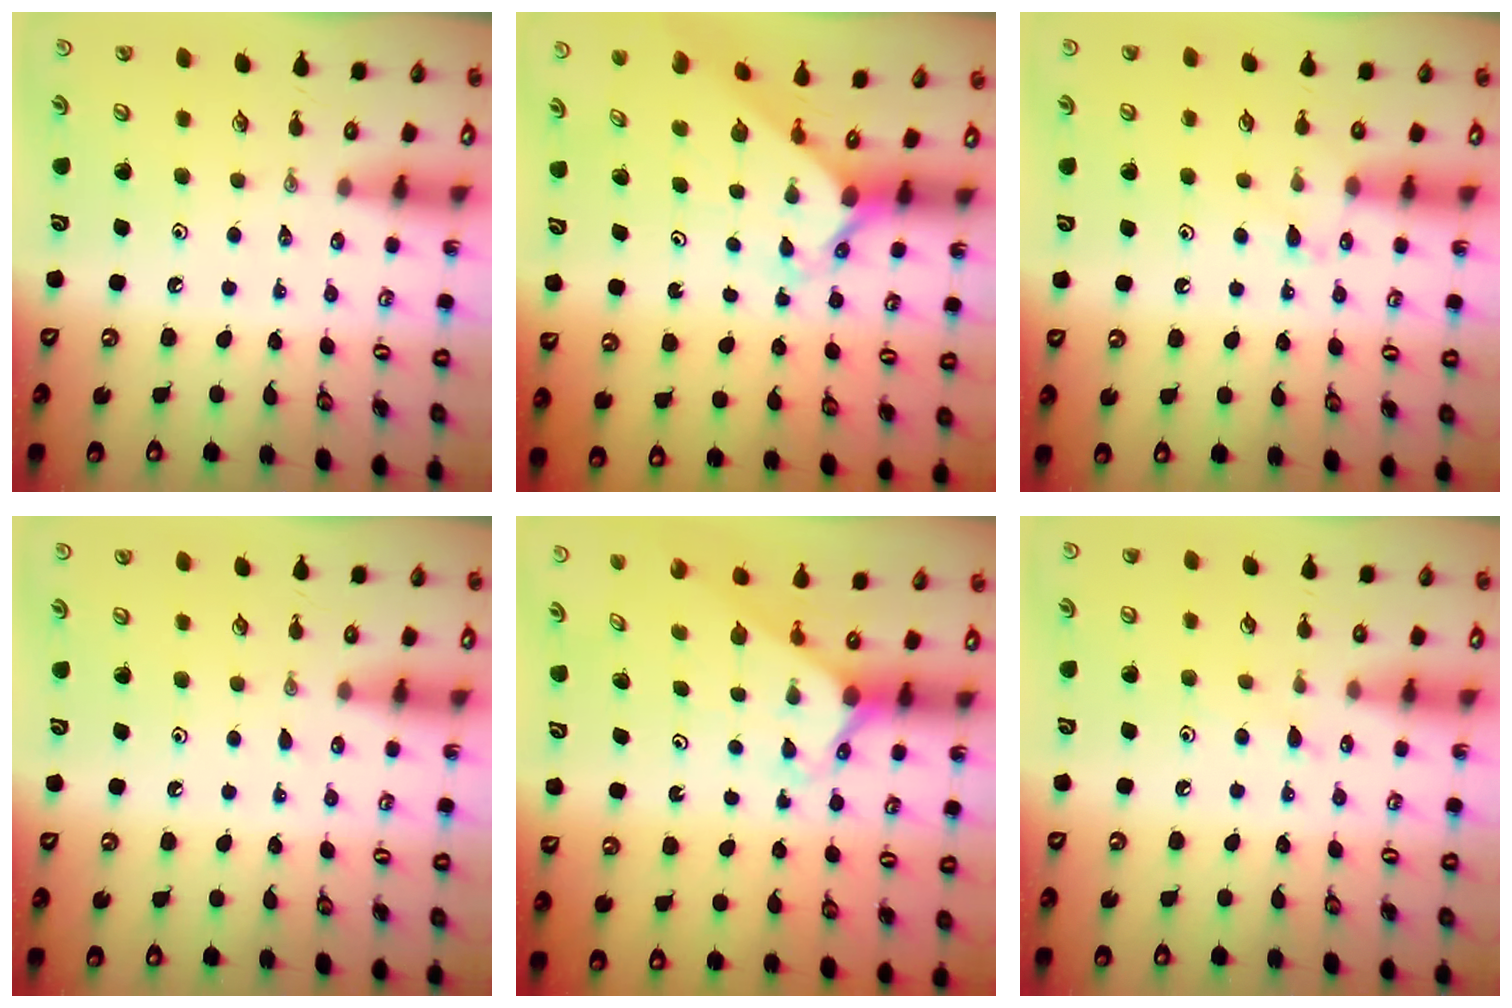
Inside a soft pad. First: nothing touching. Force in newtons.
{"total": 2.4, "press": 2.4, "slide": 0.2}
{"total": 6.4, "press": 6.3, "slide": 0.6}
{"total": 2.1, "press": 2.1, "slide": 0.3}
{"total": 2.4, "press": 2.4, "slide": 0.3}
{"total": 4.7, "press": 4.6, "slide": 0.6}